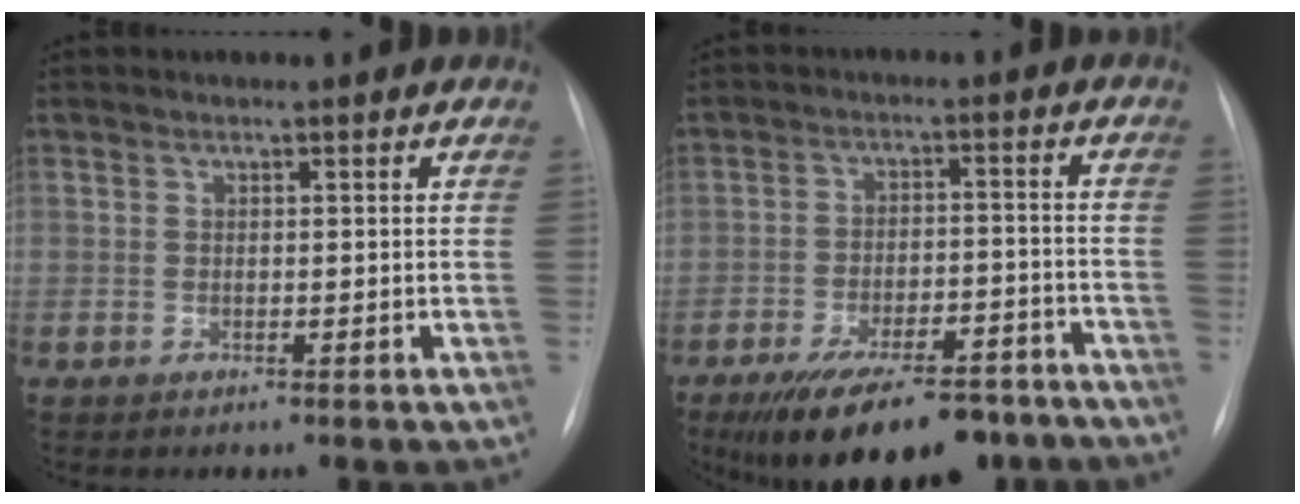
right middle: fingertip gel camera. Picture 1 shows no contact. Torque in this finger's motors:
{"motor_torque": [1.40, -0.74, 0.89, 0.13]}